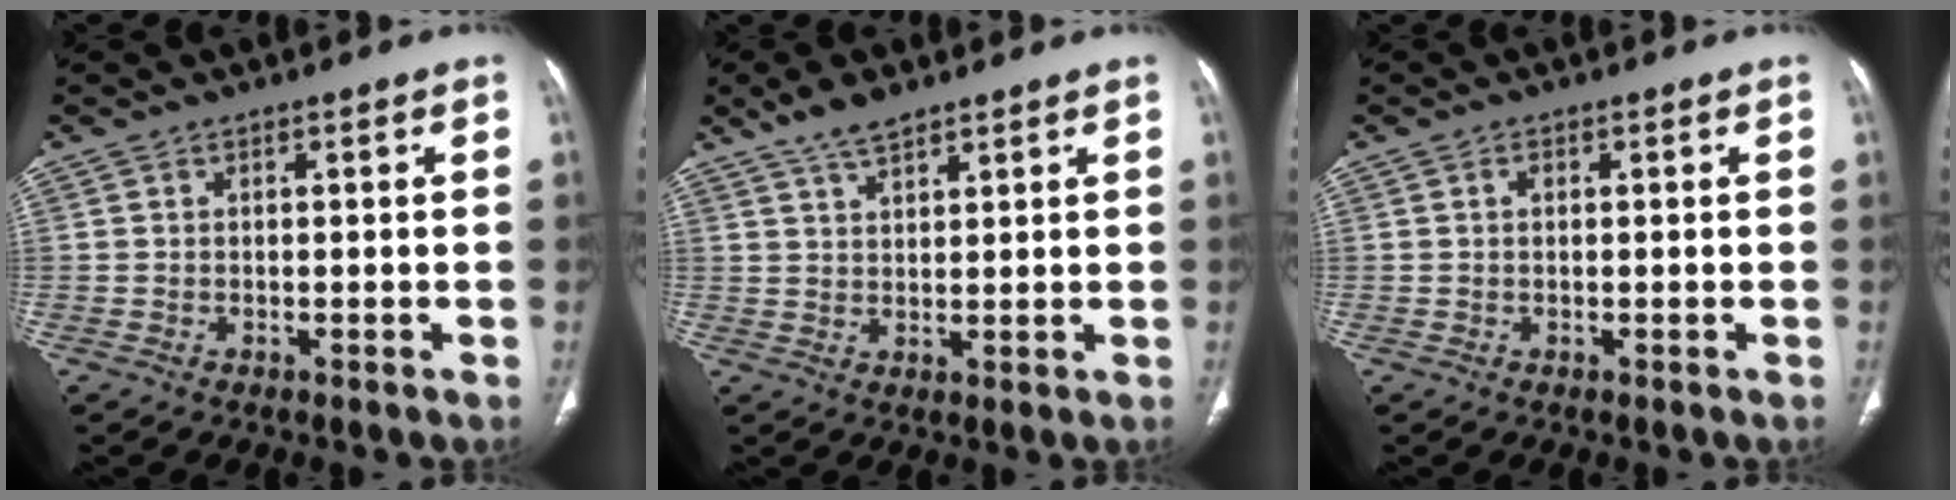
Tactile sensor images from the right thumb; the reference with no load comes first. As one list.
[{"total": 5.3, "force": [4.0, 1.8, 2.9], "torque": [-0.049, -0.015, 0.079]}, {"total": 0.7, "force": [0.1, 0.5, 0.5], "torque": [-0.007, 0.002, -0.001]}]